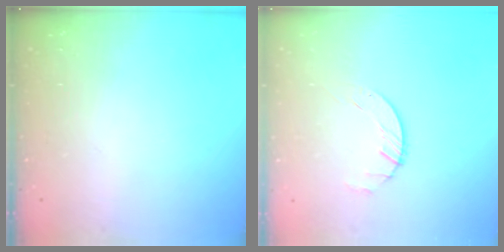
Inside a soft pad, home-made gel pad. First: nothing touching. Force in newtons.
{"total": 1.4, "press": 1.4, "slide": 0.2}